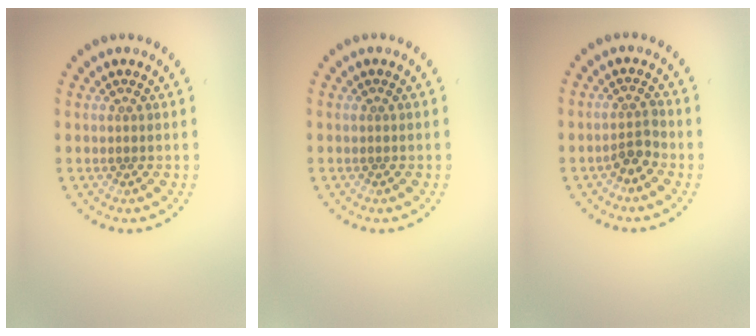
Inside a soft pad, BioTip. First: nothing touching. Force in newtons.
{"total": 0.0}
{"total": 1.9, "press": 1.5, "slide": 1.1}